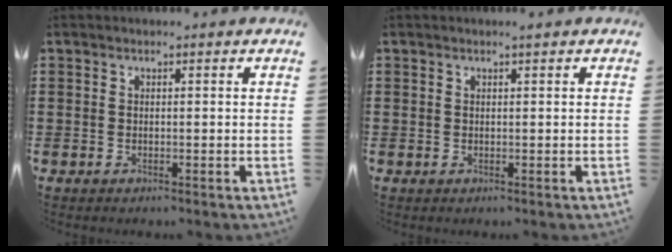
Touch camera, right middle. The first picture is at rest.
{"total": 0.0}